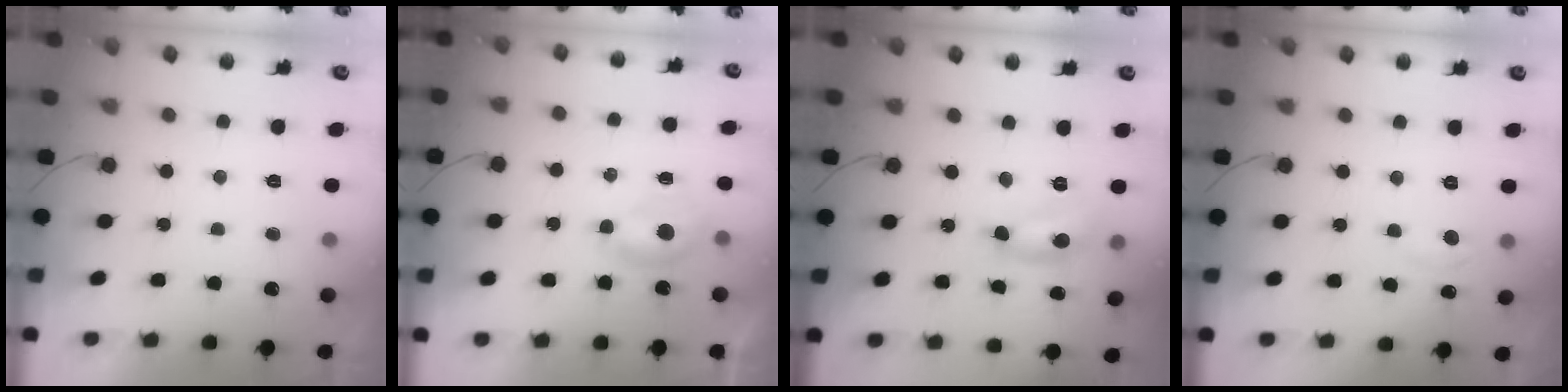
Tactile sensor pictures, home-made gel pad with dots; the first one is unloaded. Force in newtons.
{"total": 4.7, "press": 4.7, "slide": 0.6}
{"total": 11.2, "press": 11.2, "slide": 0.7}
{"total": 3.2, "press": 3.2, "slide": 0.5}